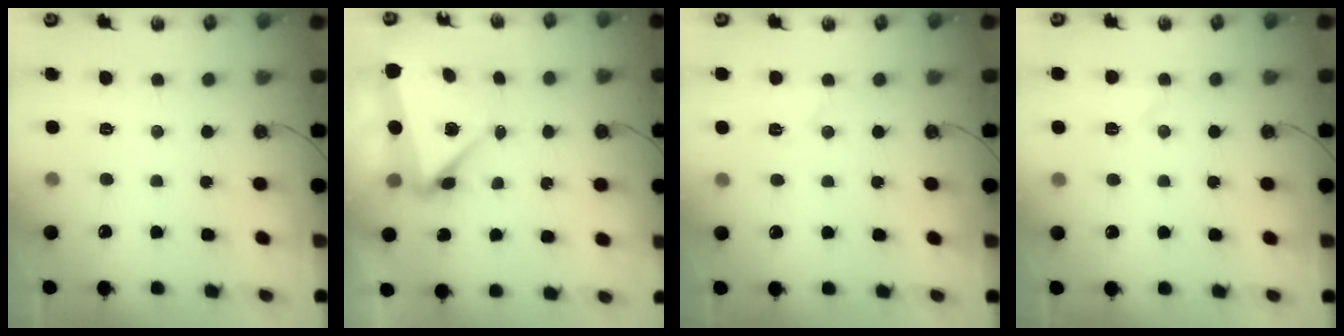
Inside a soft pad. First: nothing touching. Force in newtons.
{"total": 6.5, "press": 5.6, "slide": 3.3}
{"total": 5.3, "press": 4.6, "slide": 2.7}
{"total": 5.7, "press": 5.3, "slide": 2.0}